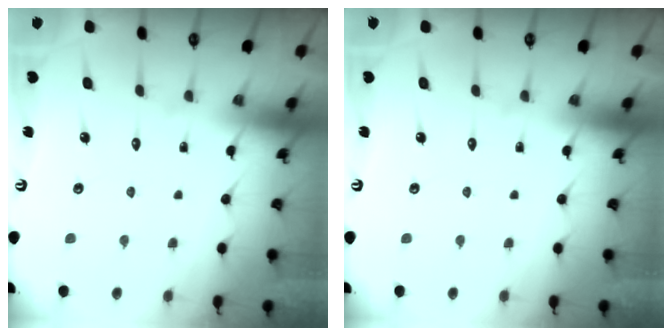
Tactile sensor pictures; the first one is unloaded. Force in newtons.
{"total": 0.0}